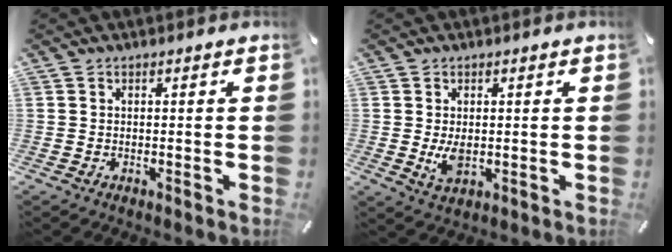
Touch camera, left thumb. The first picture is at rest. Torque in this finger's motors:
{"motor_torque": [0.05, 0.07, 0.18, -0.15, 0.04]}